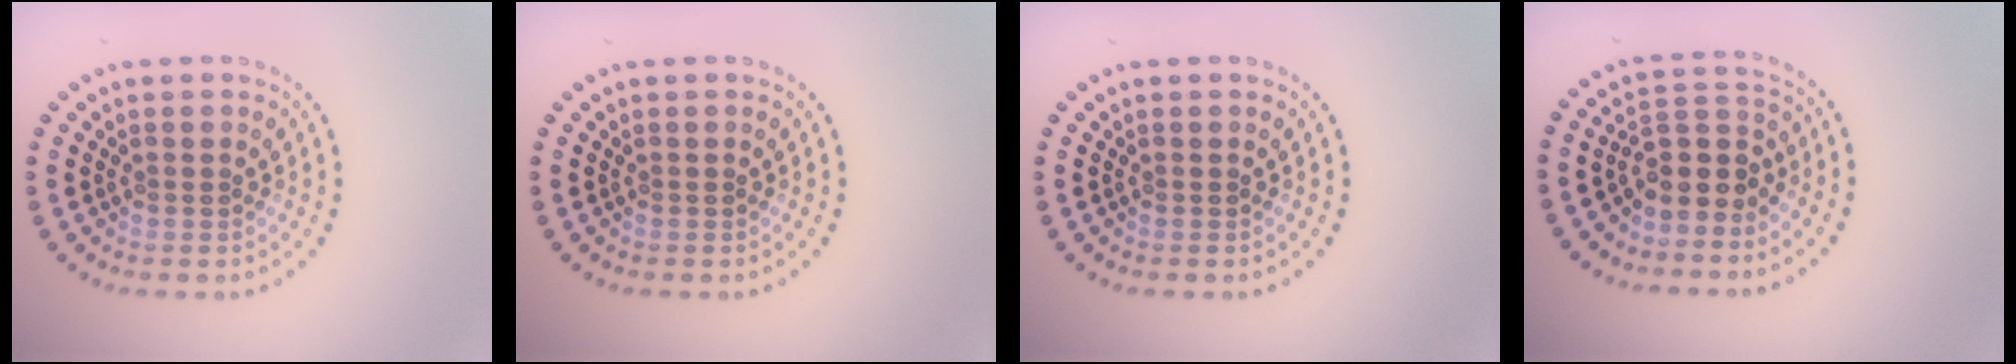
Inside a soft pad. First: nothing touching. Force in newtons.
{"total": 0.0}
{"total": 0.0}
{"total": 3.2, "press": 2.4, "slide": 2.0}